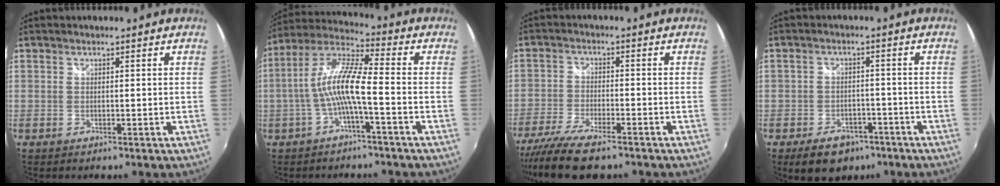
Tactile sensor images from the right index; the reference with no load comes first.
{"total": 11.6, "force": [-2.2, 1.4, 11.3], "torque": [-0.224, 0.012, -0.042]}
{"total": 10.1, "force": [-7.9, 2.5, 5.8], "torque": [-0.141, -0.033, -0.149]}
{"total": 8.2, "force": [-5.3, 5.4, 3.2], "torque": [-0.076, 0.010, -0.065]}